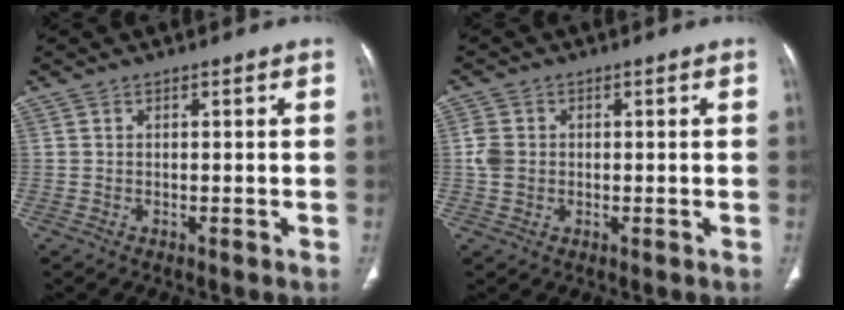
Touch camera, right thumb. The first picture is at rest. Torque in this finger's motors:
{"motor_torque": [0.26, 0.20, 0.95, 0.12, 0.02]}